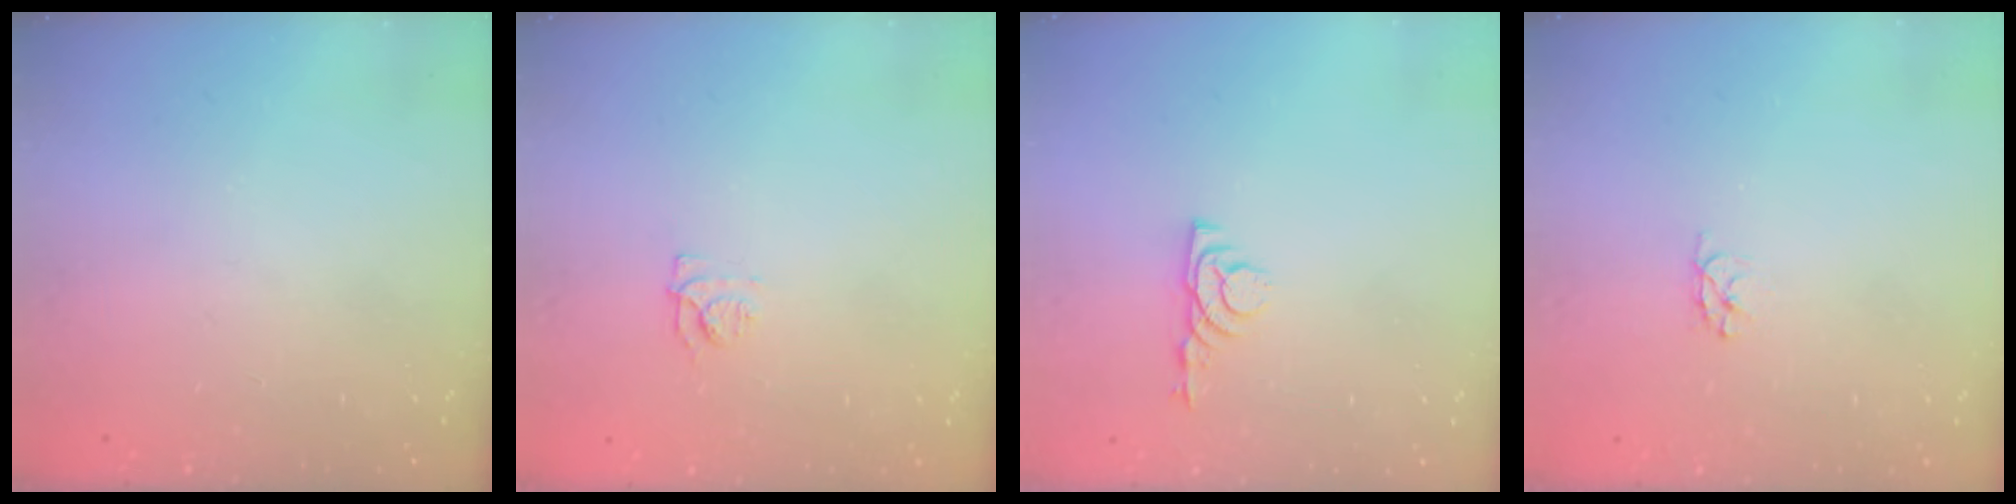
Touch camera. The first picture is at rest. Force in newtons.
{"total": 6.2, "press": 6.1, "slide": 0.7}
{"total": 3.7, "press": 3.7, "slide": 0.6}
{"total": 2.9, "press": 2.9, "slide": 0.3}